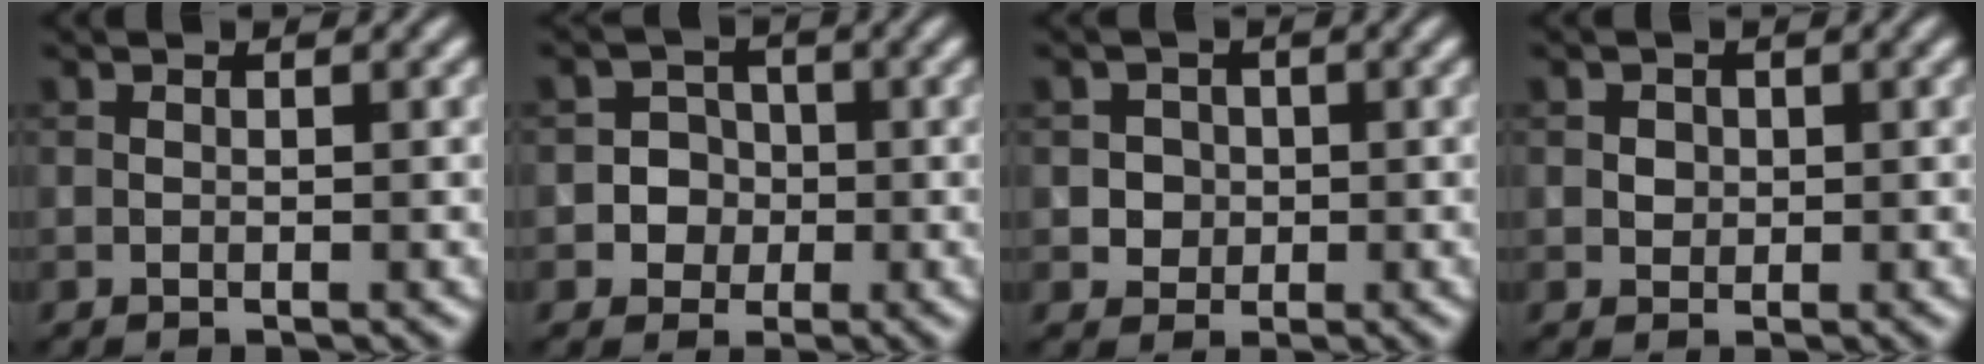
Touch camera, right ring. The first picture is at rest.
{"total": 3.2, "force": [-0.6, 3.1, 0.7], "torque": [0.014, 0.008, -0.030]}
{"total": 2.3, "force": [0.2, 2.2, 0.8], "torque": [0.002, 0.004, 0.006]}
{"total": 1.2, "force": [0.2, 1.1, 0.4], "torque": [-0.002, 0.002, 0.004]}